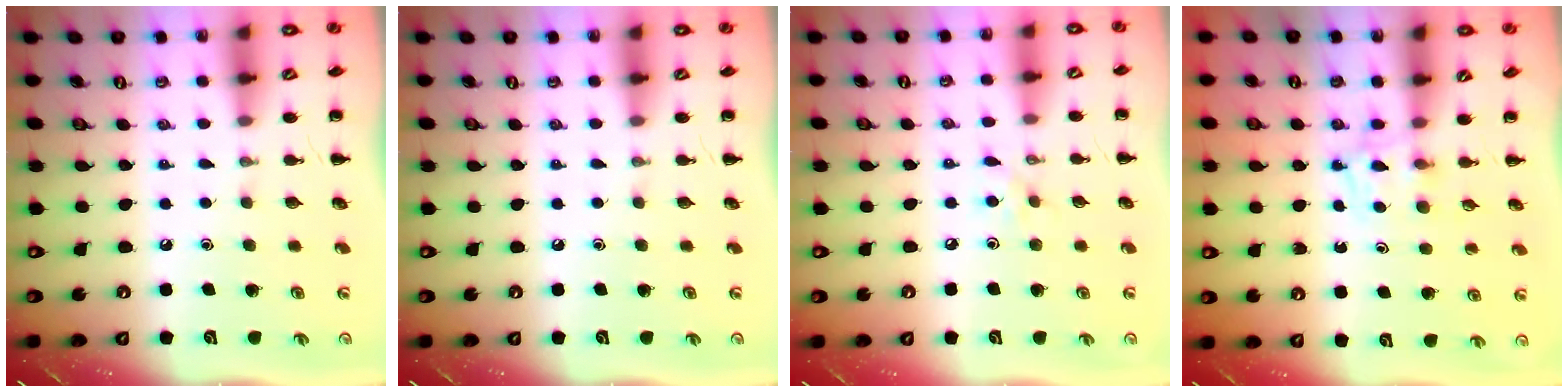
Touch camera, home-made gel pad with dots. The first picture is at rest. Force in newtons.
{"total": 0.0}
{"total": 3.8, "press": 3.6, "slide": 1.2}
{"total": 4.7, "press": 4.5, "slide": 1.6}